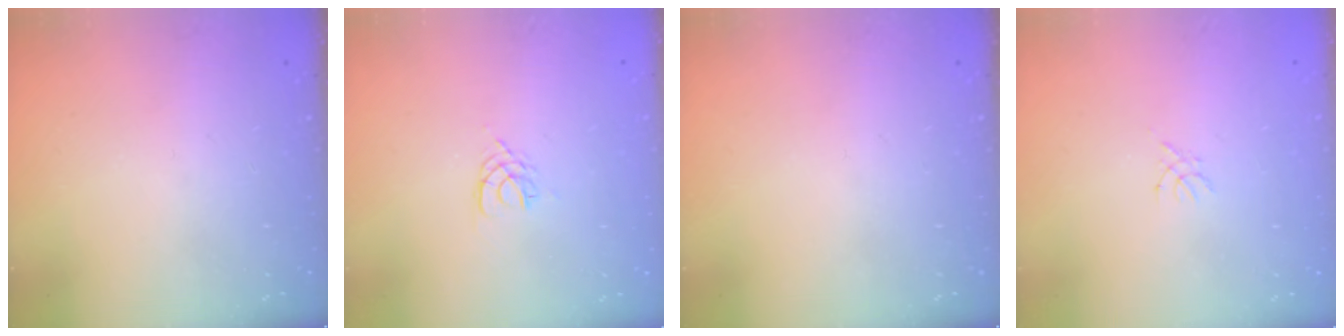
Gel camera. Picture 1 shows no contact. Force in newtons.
{"total": 2.4, "press": 2.3, "slide": 0.4}
{"total": 0.0}
{"total": 1.4, "press": 1.4, "slide": 0.3}